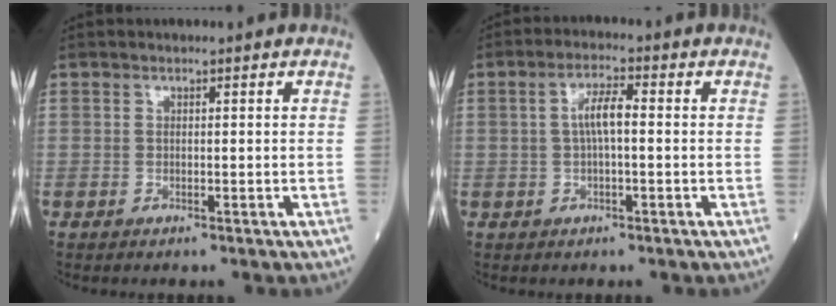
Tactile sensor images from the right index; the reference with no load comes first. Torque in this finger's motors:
{"motor_torque": [0.98, 0.01, 0.42, 0.13]}